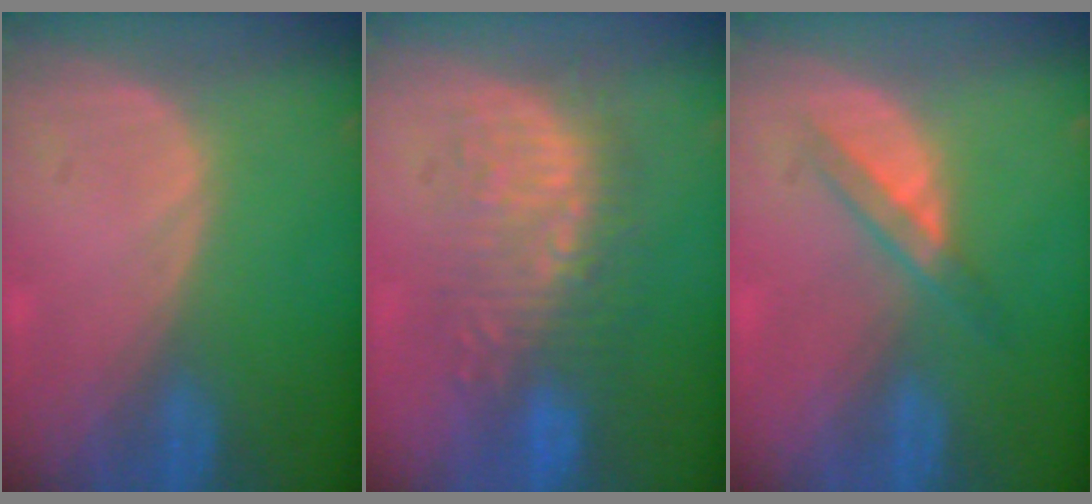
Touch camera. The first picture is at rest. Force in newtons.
{"total": 8.9, "press": 8.6, "slide": 2.0}
{"total": 3.1, "press": 3.1, "slide": 0.3}